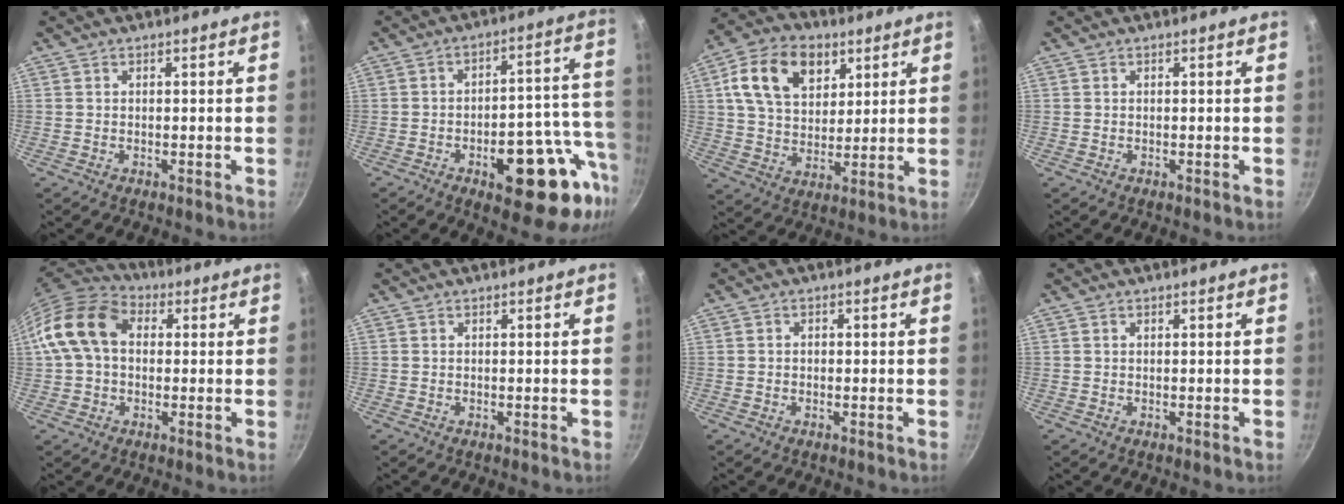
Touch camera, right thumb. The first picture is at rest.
{"total": 19.0, "force": [-7.3, 7.9, 15.6], "torque": [-0.156, 0.039, -0.096]}
{"total": 15.6, "force": [6.2, 10.7, 9.6], "torque": [-0.143, -0.009, 0.098]}
{"total": 0.0}
{"total": 12.7, "force": [1.6, 9.3, 8.6], "torque": [-0.135, 0.028, 0.012]}
{"total": 0.0}
{"total": 1.0, "force": [-0.2, 0.8, 0.5], "torque": [-0.007, 0.005, -0.004]}
{"total": 0.0}